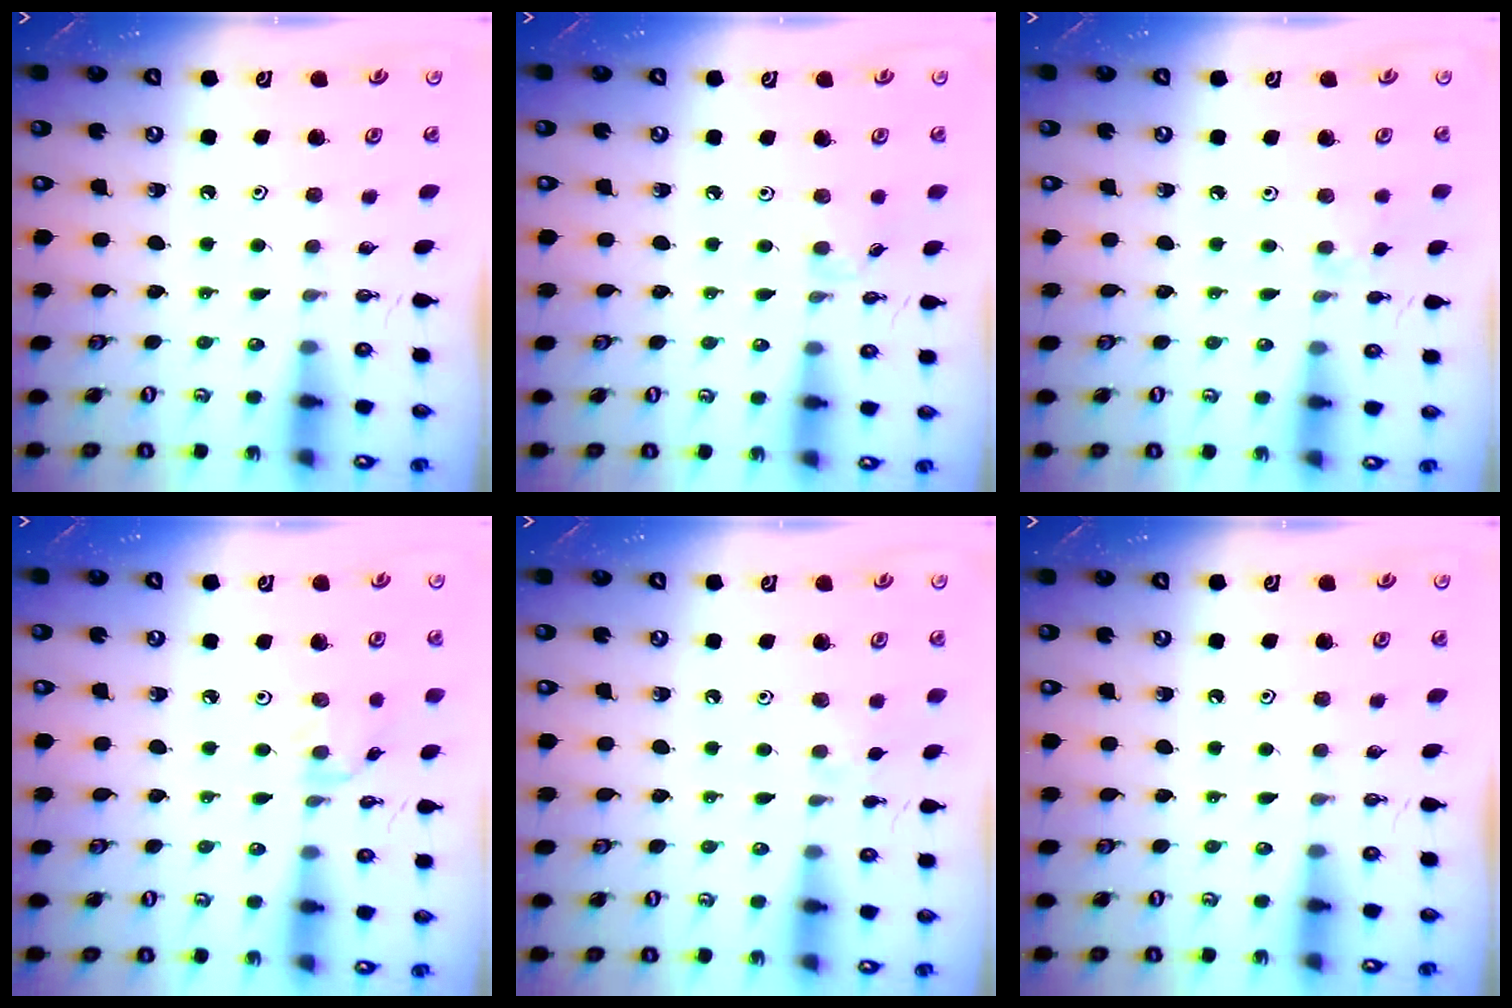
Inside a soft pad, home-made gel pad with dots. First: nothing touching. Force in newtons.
{"total": 2.9, "press": 2.8, "slide": 0.5}
{"total": 4.5, "press": 4.5, "slide": 0.7}
{"total": 2.4, "press": 2.4, "slide": 0.3}
{"total": 2.7, "press": 2.7, "slide": 0.4}
{"total": 0.0}